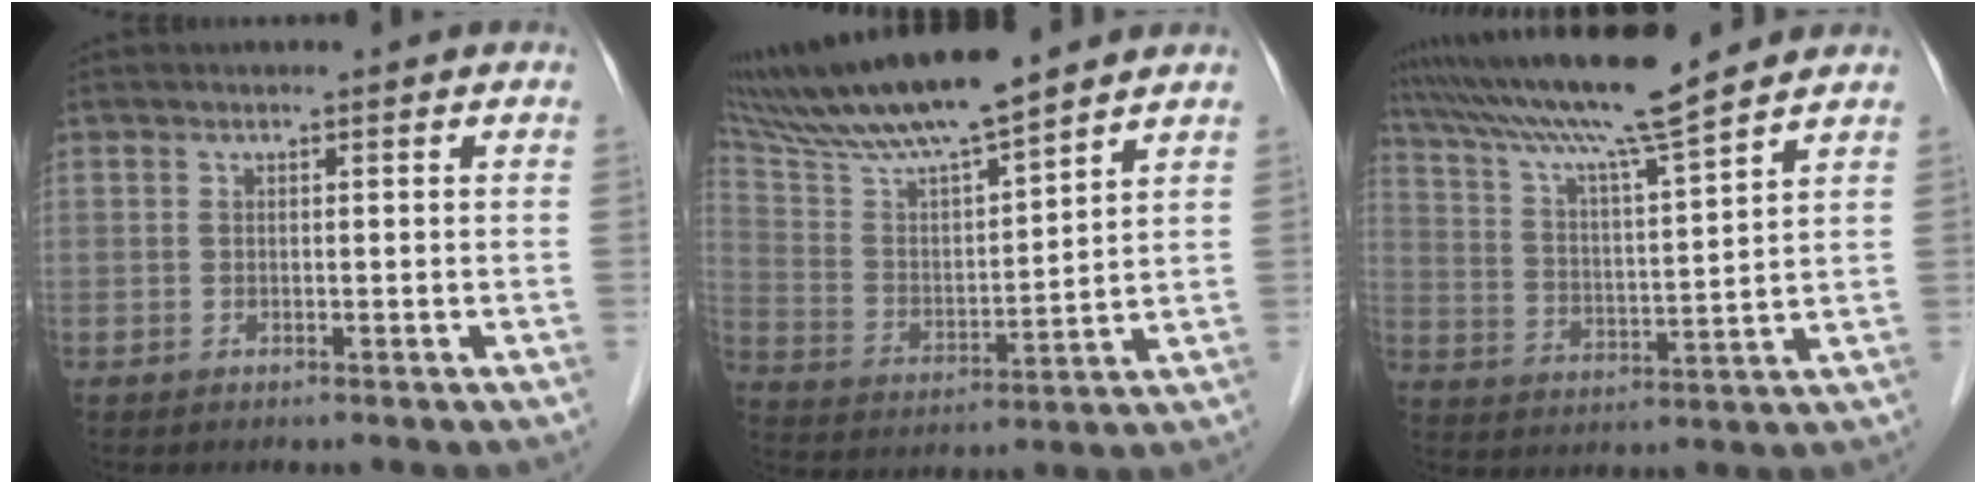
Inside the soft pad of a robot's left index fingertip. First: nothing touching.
{"total": 15.8, "force": [13.8, 0.8, 7.8], "torque": [-0.149, 0.010, 0.255]}
{"total": 14.3, "force": [12.3, -1.3, 7.1], "torque": [-0.132, 0.011, 0.209]}